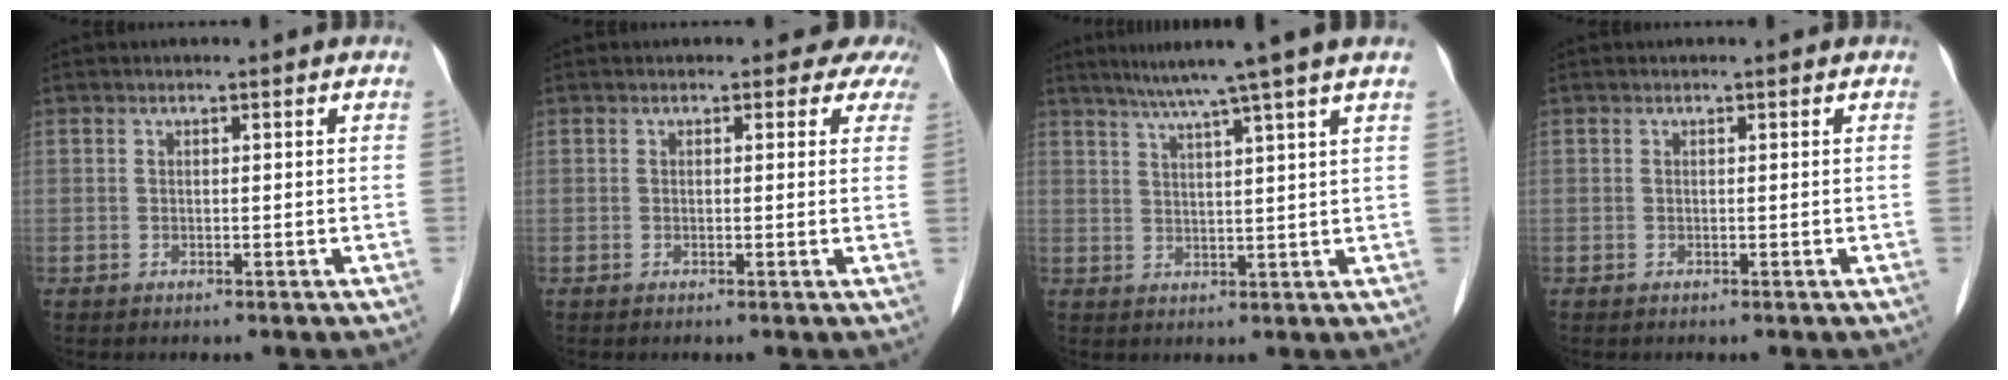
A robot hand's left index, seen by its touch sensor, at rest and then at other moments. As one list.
[{"total": 3.8, "force": [3.1, 2.1, 0.4], "torque": [0.020, -0.007, 0.003]}, {"total": 8.0, "force": [6.2, -2.1, 4.7], "torque": [-0.070, 0.013, 0.087]}, {"total": 0.0}]